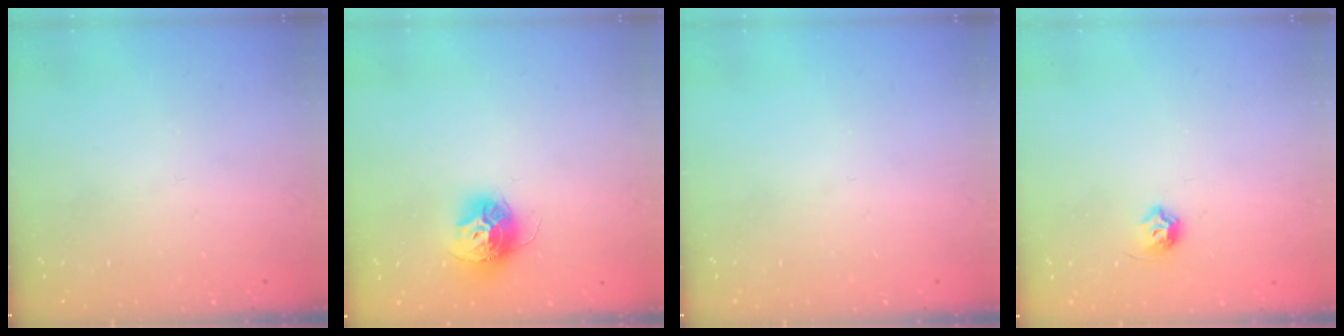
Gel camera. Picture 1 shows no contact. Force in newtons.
{"total": 12.2, "press": 12.1, "slide": 1.1}
{"total": 0.0}
{"total": 6.1, "press": 6.0, "slide": 1.1}